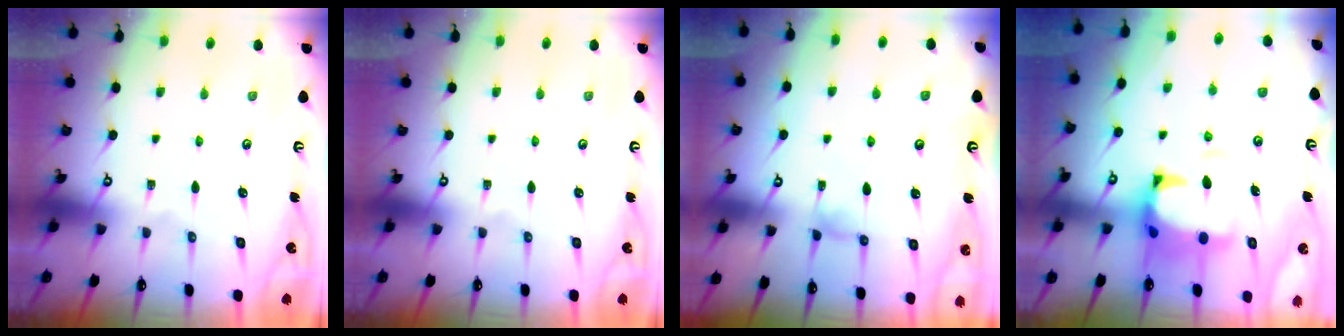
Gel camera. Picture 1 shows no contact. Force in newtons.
{"total": 0.0}
{"total": 0.0}
{"total": 2.8, "press": 2.5, "slide": 1.1}